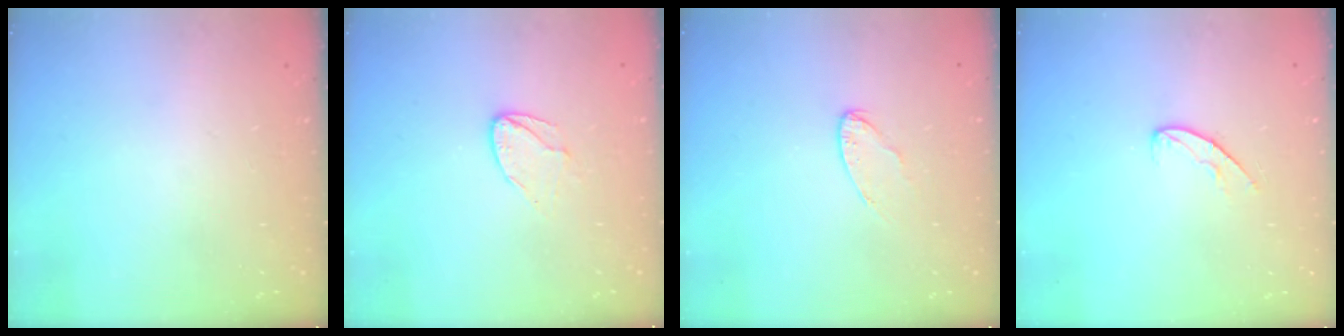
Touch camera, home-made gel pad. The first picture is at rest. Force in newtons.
{"total": 6.8, "press": 6.8, "slide": 0.6}
{"total": 5.8, "press": 5.8, "slide": 0.5}
{"total": 5.7, "press": 5.7, "slide": 0.5}